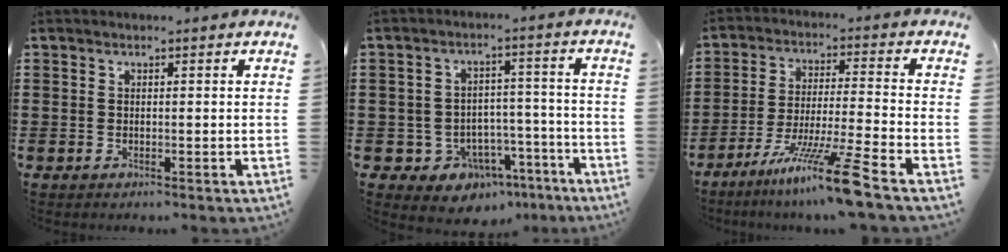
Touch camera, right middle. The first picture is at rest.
{"total": 5.8, "force": [-4.1, 3.9, 1.4], "torque": [-0.033, 0.026, -0.075]}
{"total": 11.7, "force": [-8.4, -0.7, 8.2], "torque": [-0.151, -0.002, -0.159]}